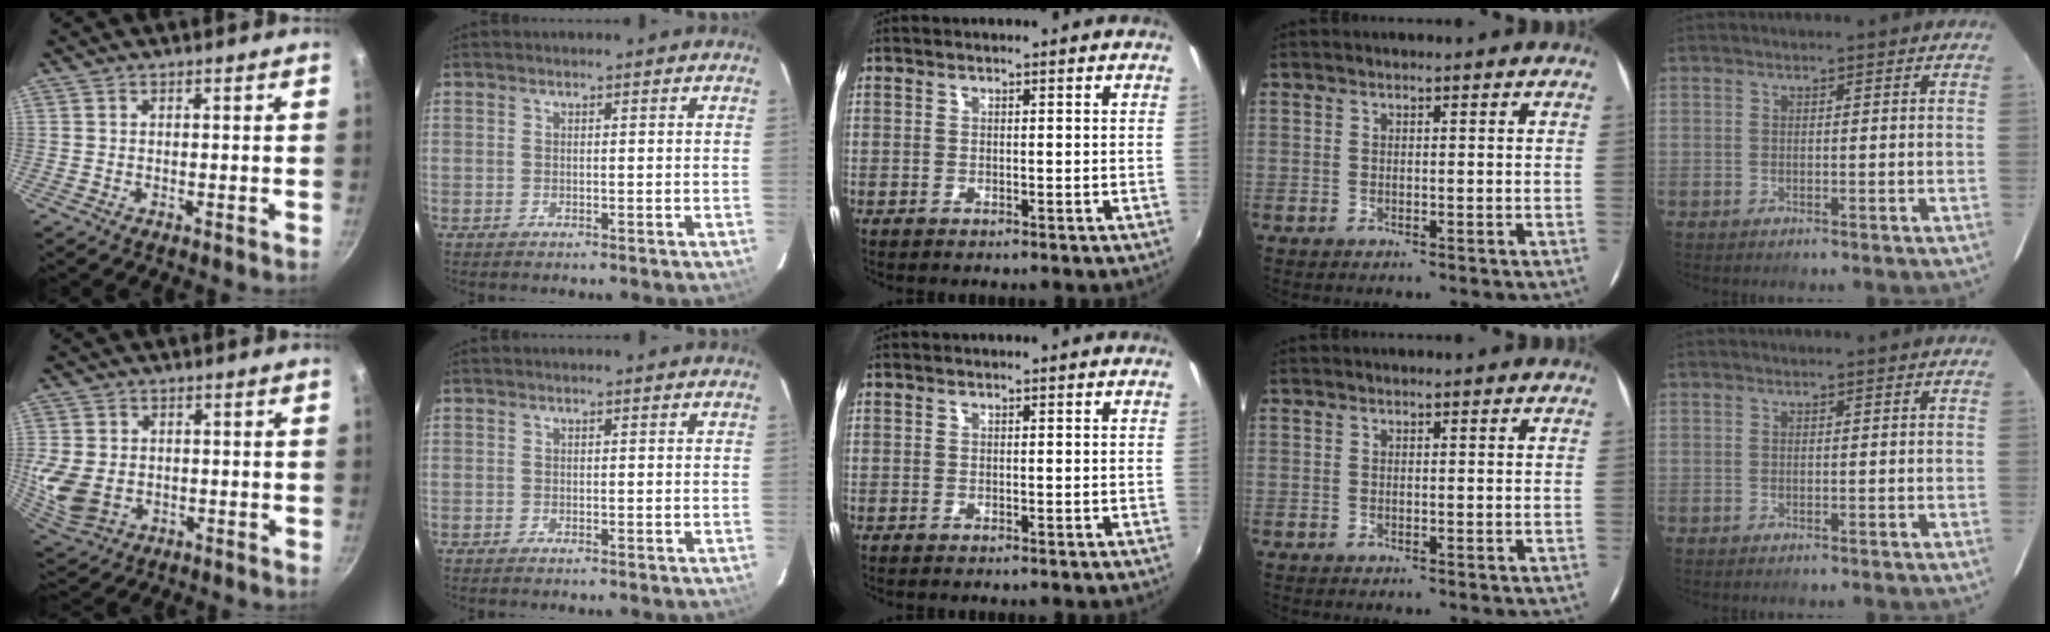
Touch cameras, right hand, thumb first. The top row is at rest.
{"thumb": {"total": 9.8, "force": [-0.7, 7.5, 6.2], "torque": [-0.122, -0.011, -0.004]}}